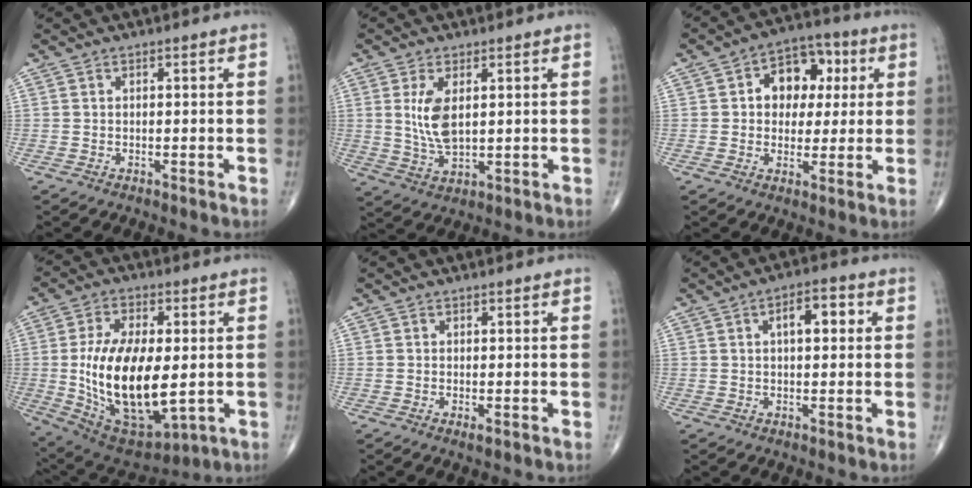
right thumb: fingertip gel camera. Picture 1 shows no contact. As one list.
[{"total": 7.1, "force": [1.5, 3.4, 6.0], "torque": [-0.117, -0.013, 0.039]}, {"total": 11.0, "force": [2.3, 8.1, 7.0], "torque": [-0.049, 0.014, 0.029]}, {"total": 21.9, "force": [-1.2, 10.7, 19.0], "torque": [-0.344, -0.013, 0.003]}, {"total": 0.9, "force": [-0.3, 0.2, 0.8], "torque": [-0.012, -0.003, -0.006]}, {"total": 5.6, "force": [1.3, 2.7, 4.8], "torque": [-0.059, 0.012, 0.014]}]